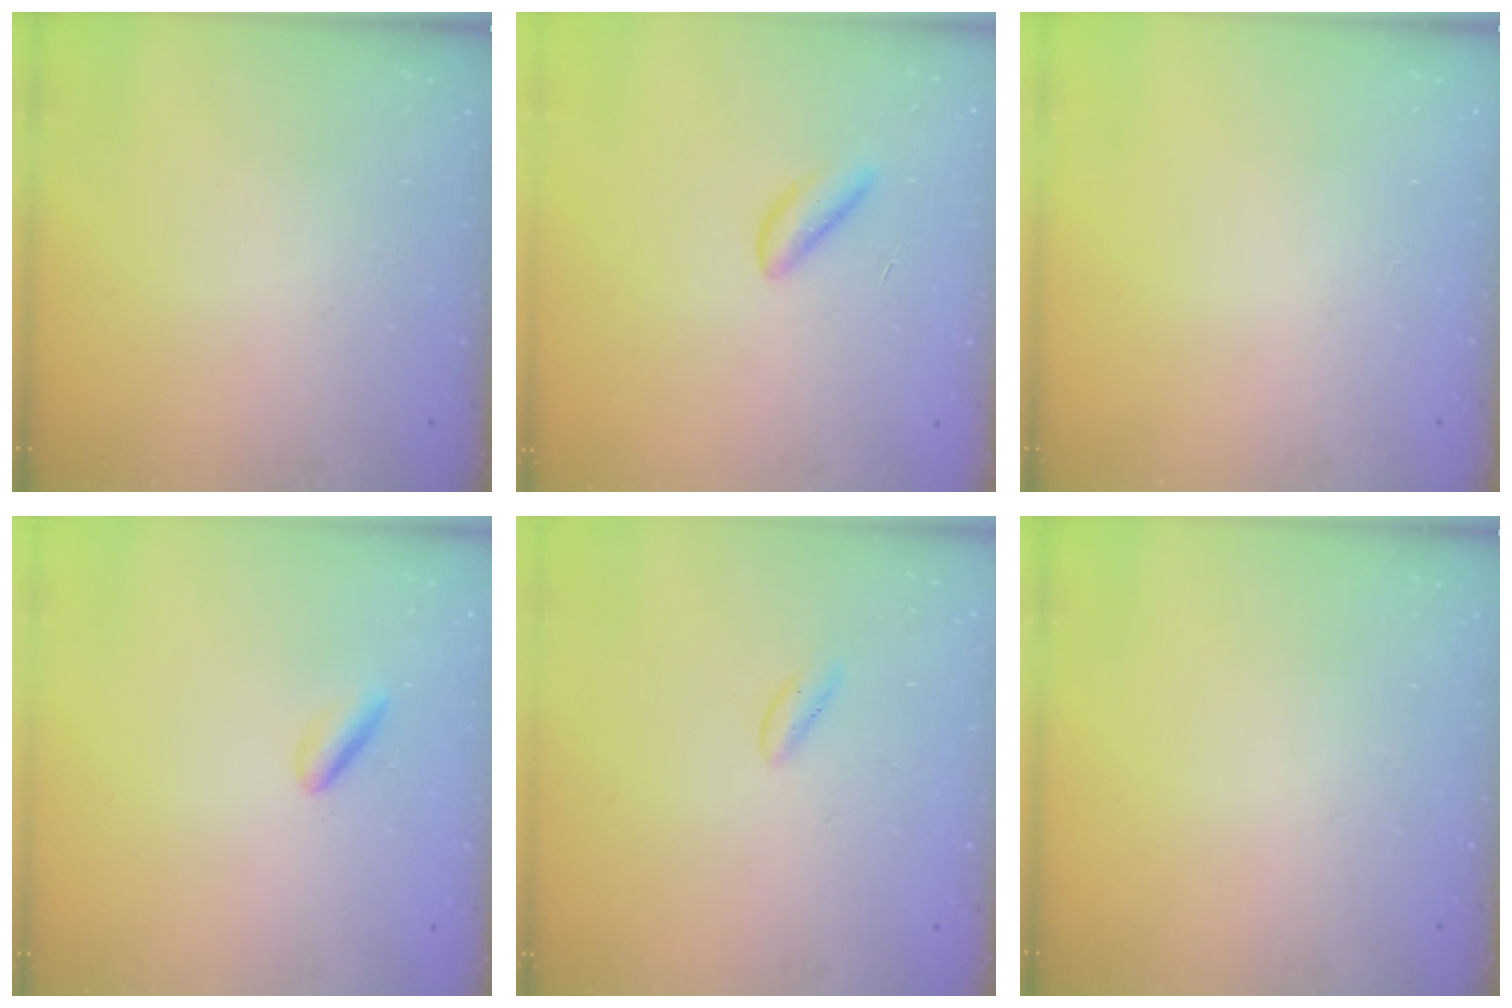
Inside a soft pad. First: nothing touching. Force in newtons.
{"total": 2.7, "press": 2.7, "slide": 0.3}
{"total": 0.0}
{"total": 2.0, "press": 1.9, "slide": 0.5}
{"total": 0.6, "press": 0.5, "slide": 0.4}
{"total": 0.0}